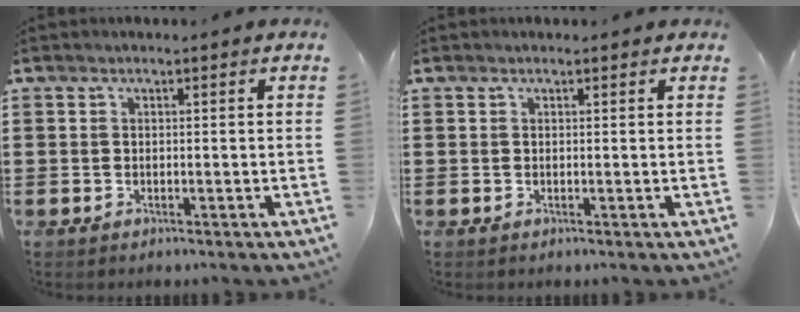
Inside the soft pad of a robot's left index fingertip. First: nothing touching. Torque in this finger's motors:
{"motor_torque": [0.68, -1.46, -0.01, -0.02]}